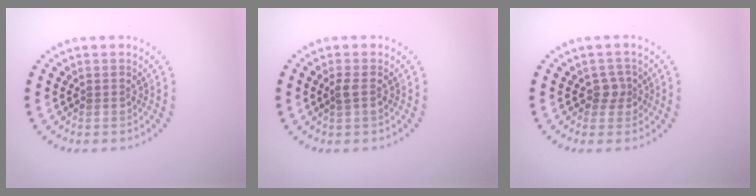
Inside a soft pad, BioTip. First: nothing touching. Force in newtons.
{"total": 0.9, "press": 0.9, "slide": 0.2}
{"total": 1.6, "press": 1.2, "slide": 1.0}